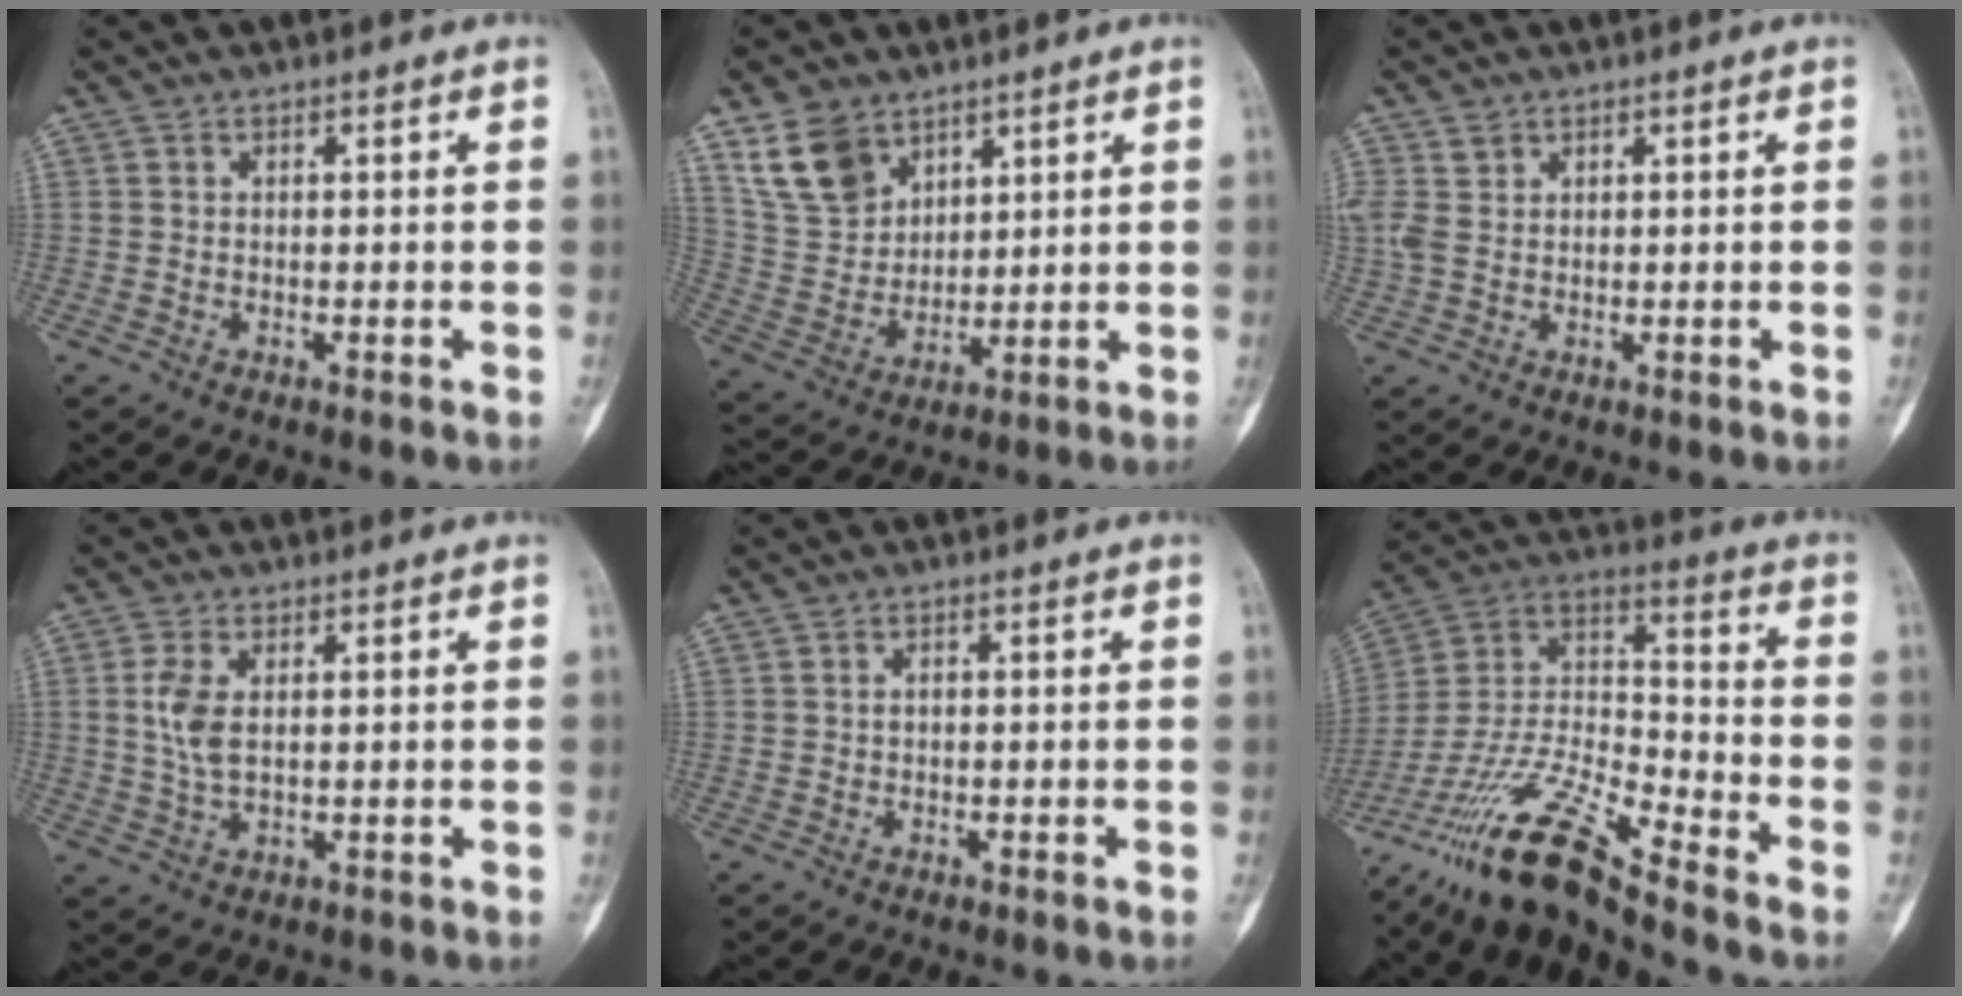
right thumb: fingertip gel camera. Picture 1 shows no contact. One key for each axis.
{"total": 10.9, "fx": 6.9, "fy": 7.3, "fz": 4.3, "tx": -0.069, "ty": -0.029, "tz": 0.146}
{"total": 4.4, "fx": 1.6, "fy": 3.3, "fz": 2.4, "tx": -0.058, "ty": 0.006, "tz": 0.042}
{"total": 5.6, "fx": 0.9, "fy": 2.8, "fz": 4.8, "tx": -0.108, "ty": -0.002, "tz": 0.018}
{"total": 0.6, "fx": -0.2, "fy": 0.2, "fz": 0.5, "tx": -0.012, "ty": 0.000, "tz": -0.004}
{"total": 18.1, "fx": -14.3, "fy": 2.3, "fz": 11.0, "tx": -0.226, "ty": 0.063, "tz": -0.271}